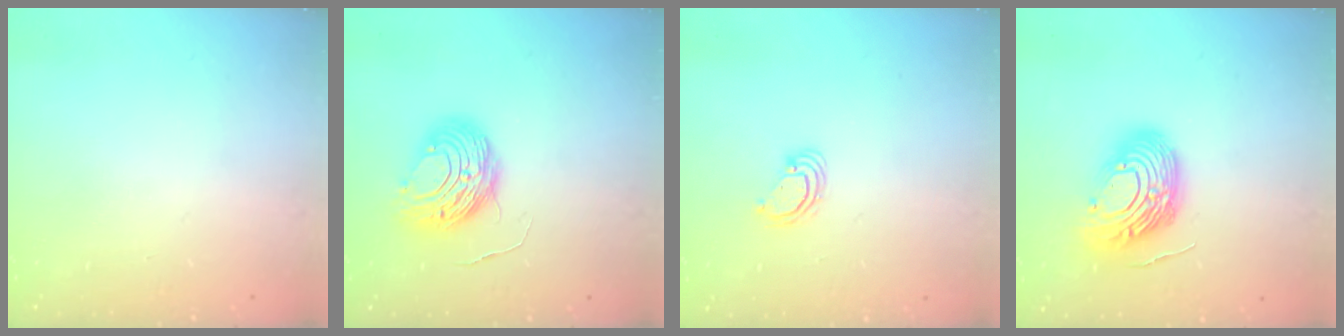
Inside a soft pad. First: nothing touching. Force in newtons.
{"total": 9.7, "press": 9.7, "slide": 0.6}
{"total": 3.8, "press": 3.8, "slide": 0.4}
{"total": 14.4, "press": 14.3, "slide": 2.2}